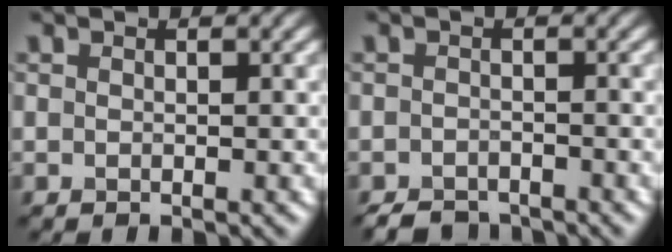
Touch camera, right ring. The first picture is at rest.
{"total": 2.8, "force": [-2.5, 0.9, 0.6], "torque": [-0.006, -0.003, -0.045]}